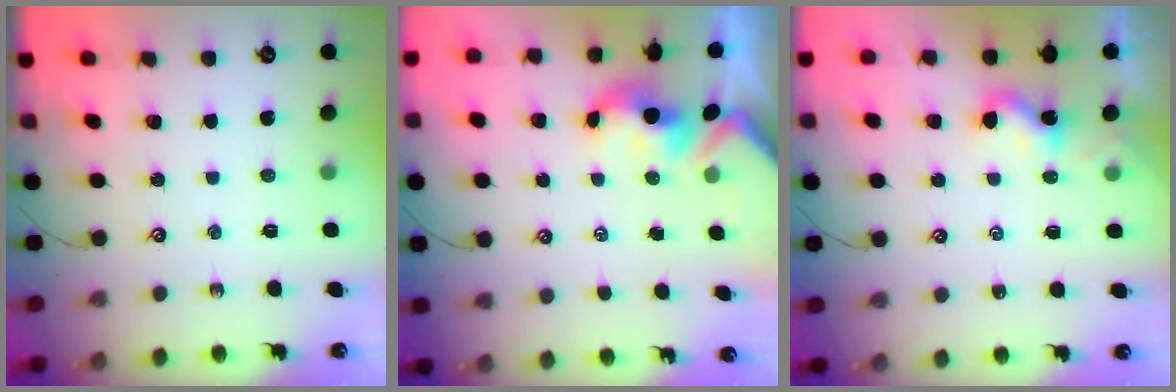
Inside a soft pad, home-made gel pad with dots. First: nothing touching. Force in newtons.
{"total": 1.7, "press": 1.5, "slide": 0.7}
{"total": 1.3, "press": 1.2, "slide": 0.5}